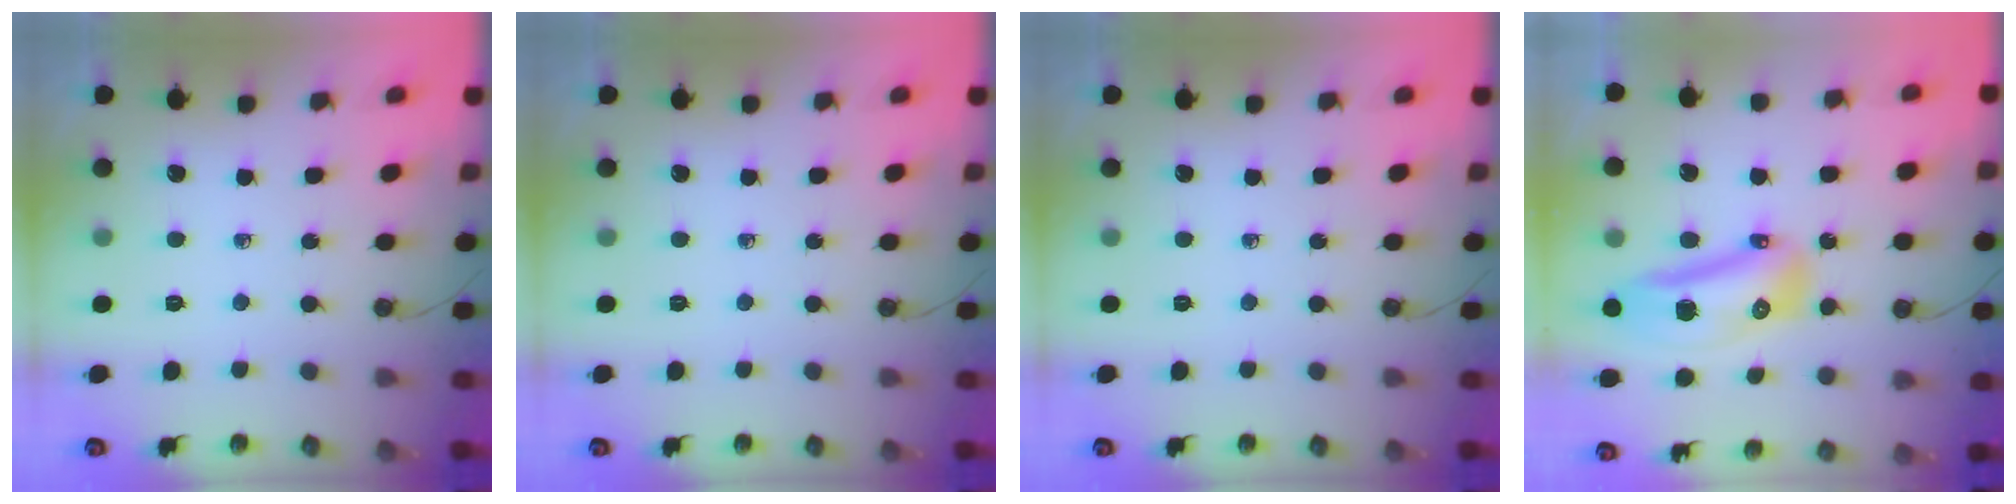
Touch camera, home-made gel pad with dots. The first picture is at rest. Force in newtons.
{"total": 0.0}
{"total": 0.0}
{"total": 14.0, "press": 13.9, "slide": 2.3}